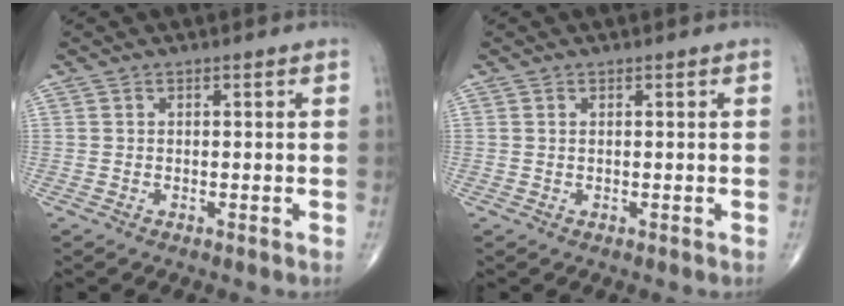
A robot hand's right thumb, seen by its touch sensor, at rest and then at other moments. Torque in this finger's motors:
{"motor_torque": [-0.24, -0.04, -0.26, -0.22, 0.06]}